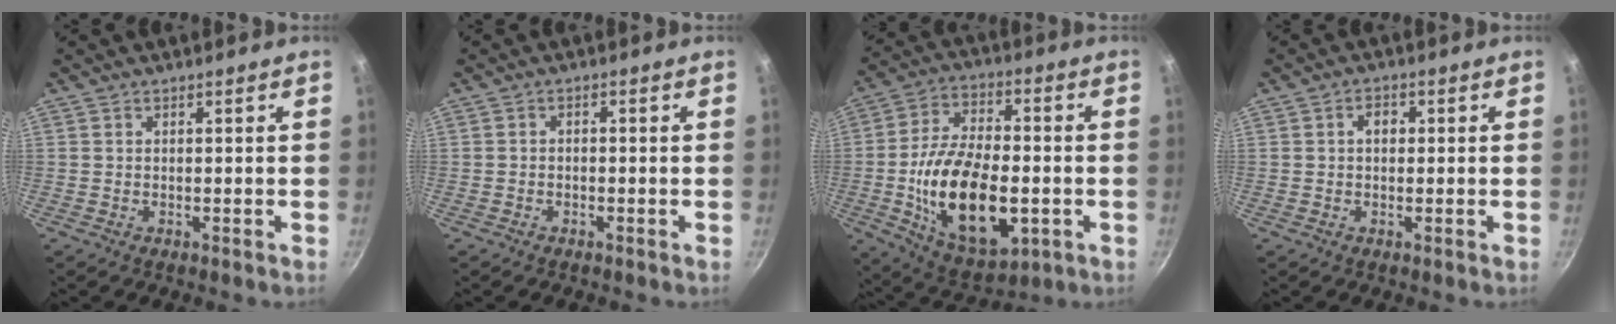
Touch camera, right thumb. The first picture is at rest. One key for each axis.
{"total": 1.1, "fx": -0.6, "fy": 0.5, "fz": 0.7, "tx": -0.015, "ty": 0.010, "tz": -0.012}
{"total": 22.2, "fx": -4.0, "fy": 11.9, "fz": 18.3, "tx": -0.312, "ty": 0.015, "tz": -0.059}
{"total": 2.7, "fx": 0.4, "fy": 2.0, "fz": 1.8, "tx": -0.016, "ty": 0.009, "tz": 0.003}